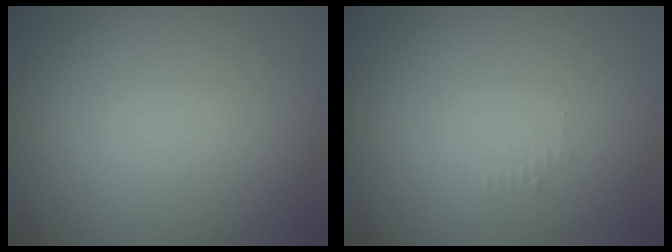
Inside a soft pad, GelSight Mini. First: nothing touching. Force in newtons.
{"total": 0.6, "press": 0.6, "slide": 0.1}